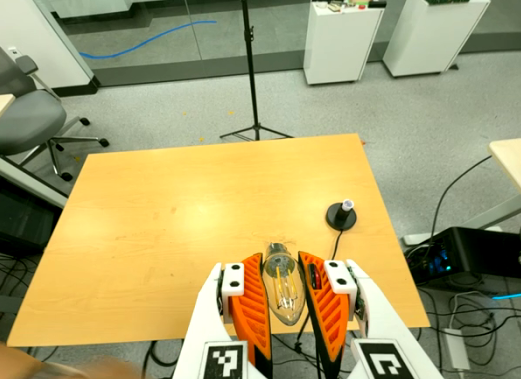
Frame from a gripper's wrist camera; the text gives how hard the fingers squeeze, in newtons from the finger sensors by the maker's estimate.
{"total": 22.0, "left": 23.6, "right": 20.4}